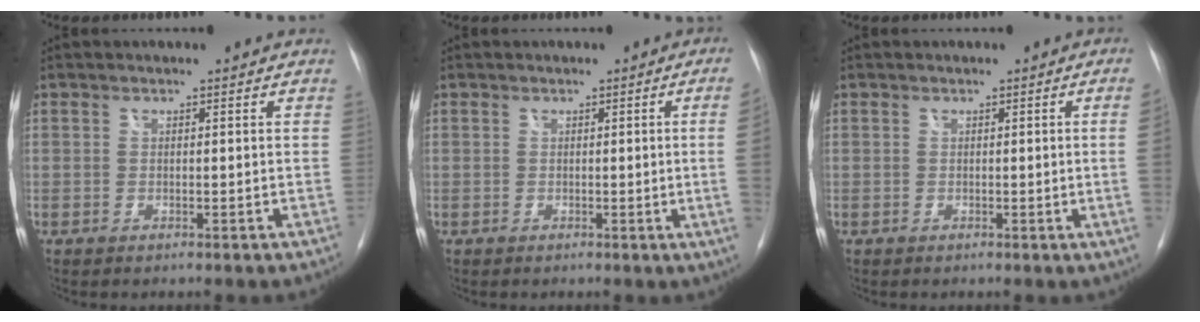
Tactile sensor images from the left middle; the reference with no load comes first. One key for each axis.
{"total": 4.3, "fx": -0.3, "fy": -1.7, "fz": 3.9, "tx": -0.045, "ty": -0.007, "tz": -0.003}
{"total": 2.6, "fx": -0.2, "fy": -1.1, "fz": 2.3, "tx": -0.028, "ty": -0.003, "tz": -0.001}